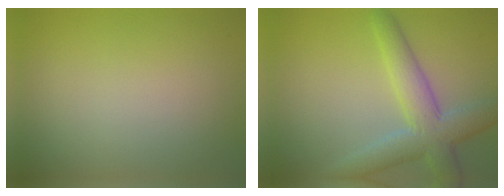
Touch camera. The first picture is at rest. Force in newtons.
{"total": 6.0, "press": 6.0, "slide": 0.4}